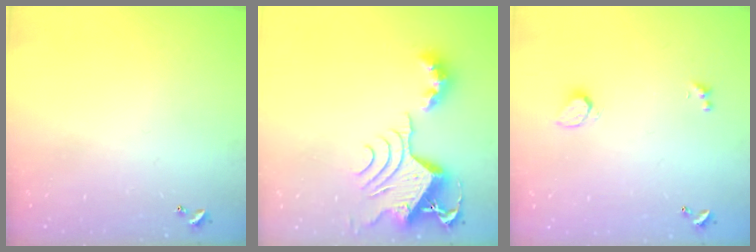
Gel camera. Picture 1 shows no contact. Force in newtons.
{"total": 10.3, "press": 10.3, "slide": 1.1}
{"total": 0.6, "press": 0.5, "slide": 0.4}